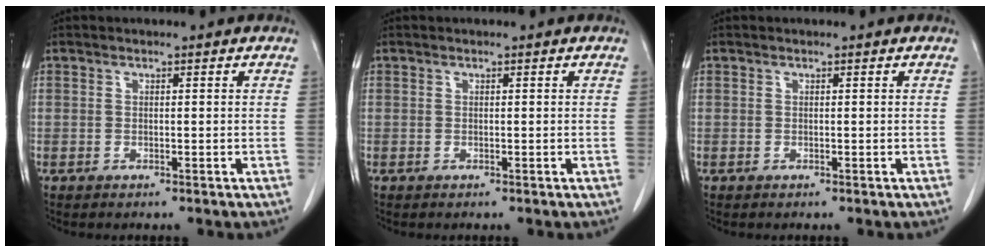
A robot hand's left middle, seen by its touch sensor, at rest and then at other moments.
{"total": 0.0}
{"total": 0.0}